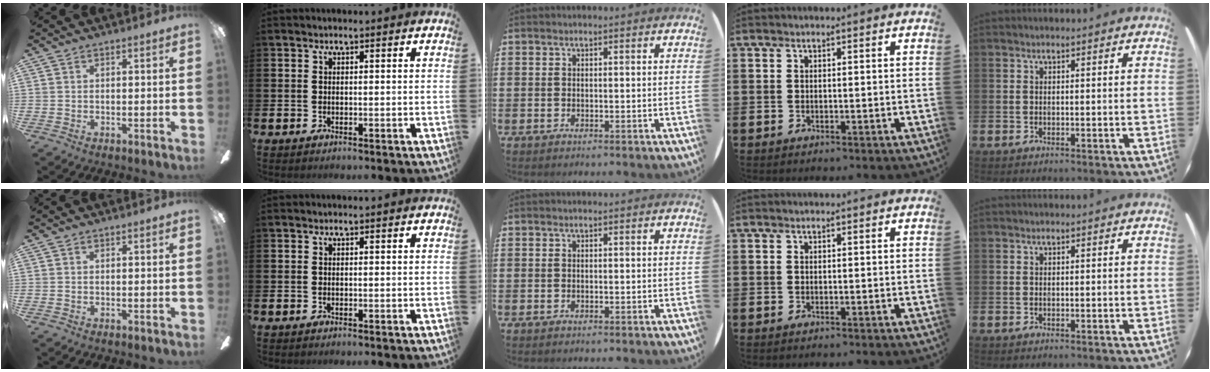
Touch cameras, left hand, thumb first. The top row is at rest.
{}